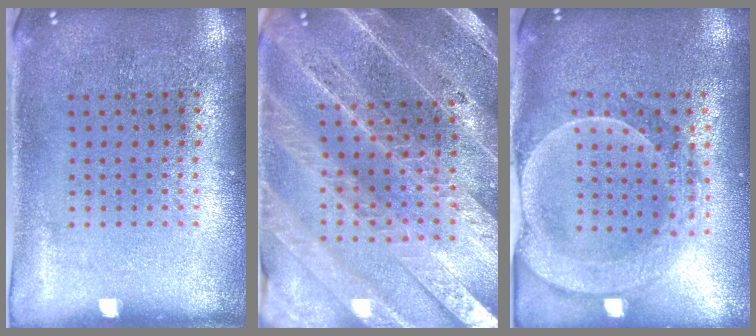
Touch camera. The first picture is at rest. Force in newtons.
{"total": 4.7, "press": 4.1, "slide": 2.2}
{"total": 2.3, "press": 2.1, "slide": 1.0}